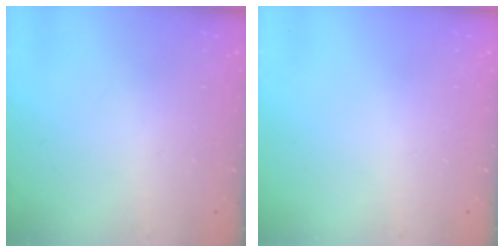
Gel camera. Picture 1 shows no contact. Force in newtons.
{"total": 0.0}